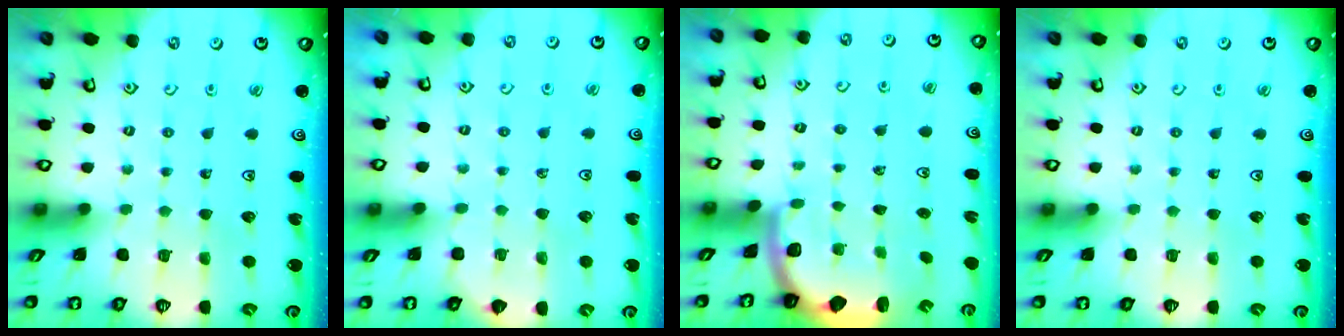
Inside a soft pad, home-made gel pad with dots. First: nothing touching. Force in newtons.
{"total": 1.4, "press": 1.3, "slide": 0.3}
{"total": 2.0, "press": 2.0, "slide": 0.5}
{"total": 0.0}